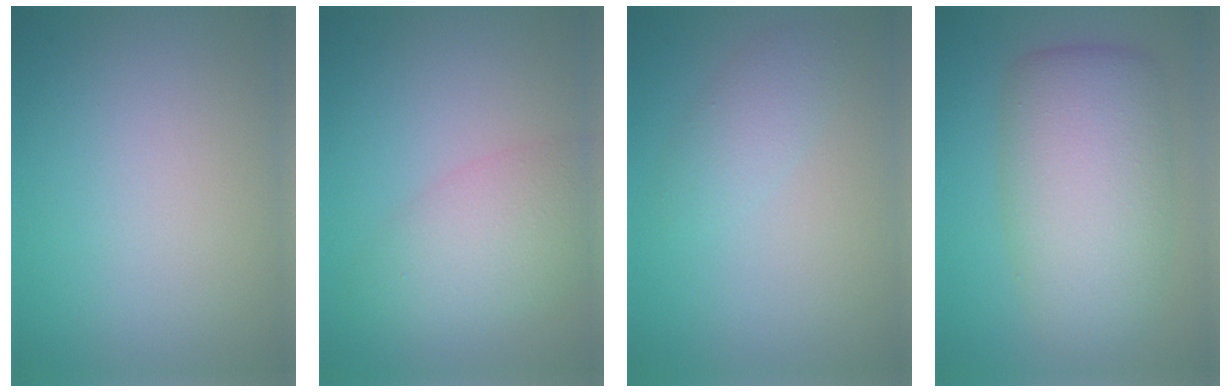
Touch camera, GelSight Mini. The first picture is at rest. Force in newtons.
{"total": 4.6, "press": 4.6, "slide": 0.1}
{"total": 1.9, "press": 1.9, "slide": 0.1}
{"total": 8.6, "press": 8.6, "slide": 0.4}